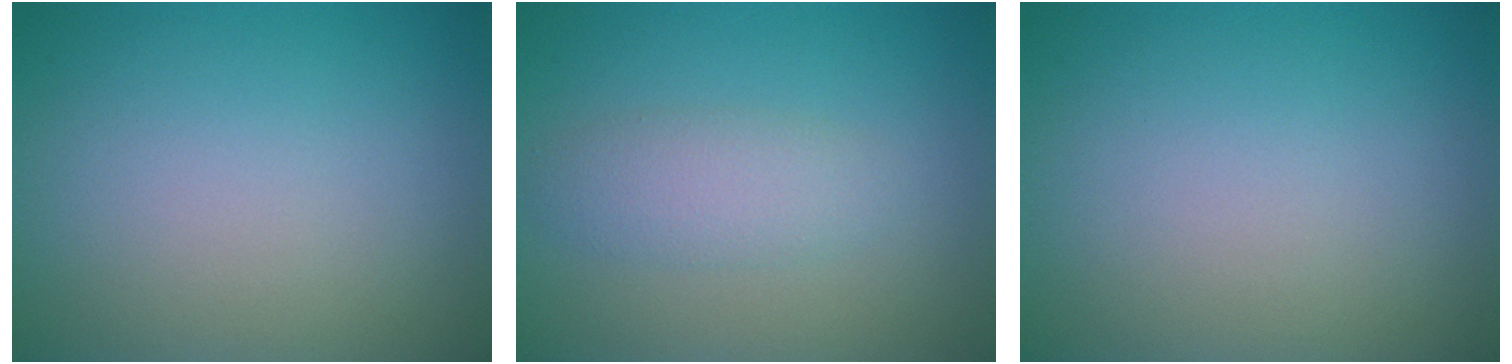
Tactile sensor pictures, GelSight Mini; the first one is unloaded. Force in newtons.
{"total": 2.5, "press": 2.5, "slide": 0.0}
{"total": 0.0}